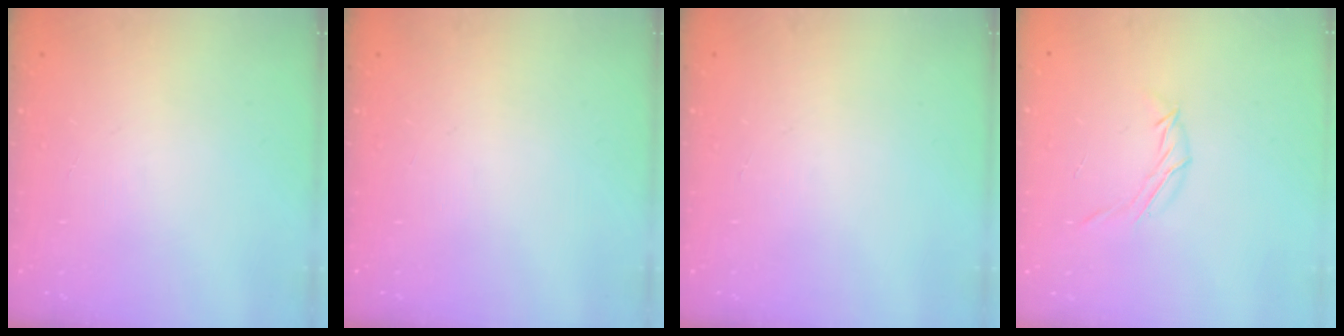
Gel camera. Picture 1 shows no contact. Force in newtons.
{"total": 0.0}
{"total": 0.0}
{"total": 6.1, "press": 5.9, "slide": 1.4}